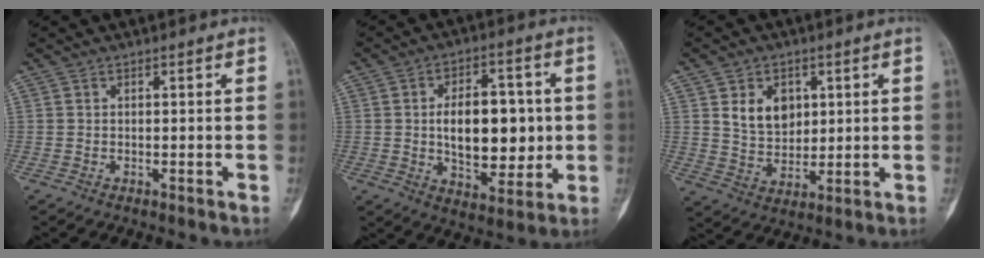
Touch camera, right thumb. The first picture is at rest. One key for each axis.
{"total": 15.3, "fx": 0.3, "fy": 8.7, "fz": 12.6, "tx": -0.150, "ty": 0.003, "tz": 0.011}
{"total": 8.5, "fx": 2.7, "fy": 6.2, "fz": 5.1, "tx": -0.054, "ty": -0.019, "tz": 0.056}